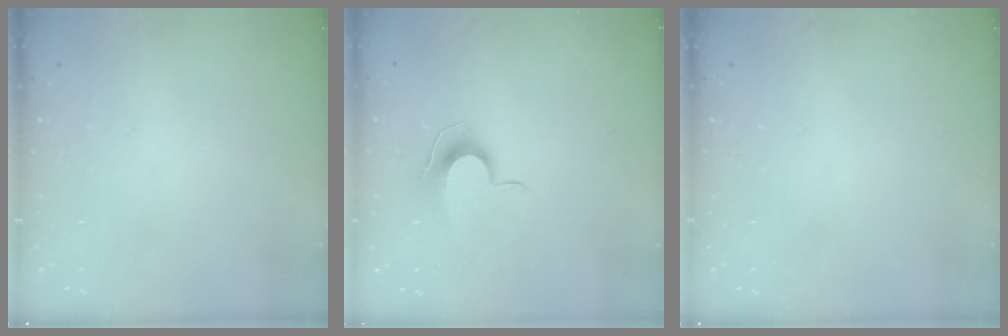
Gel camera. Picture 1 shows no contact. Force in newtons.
{"total": 8.9, "press": 8.8, "slide": 0.5}
{"total": 0.0}